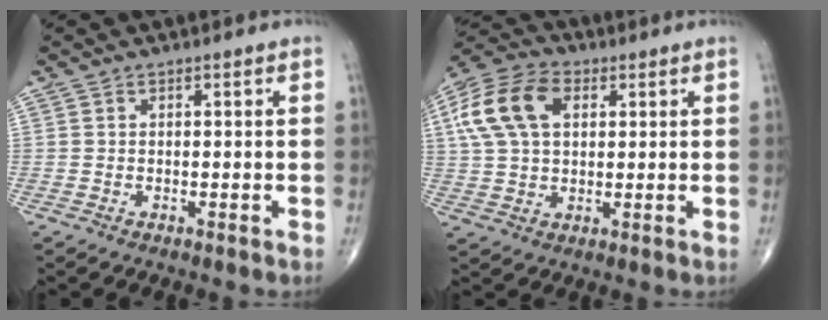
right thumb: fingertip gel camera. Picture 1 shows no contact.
{"total": 14.0, "force": [3.9, 9.0, 10.0], "torque": [-0.193, 0.017, 0.066]}